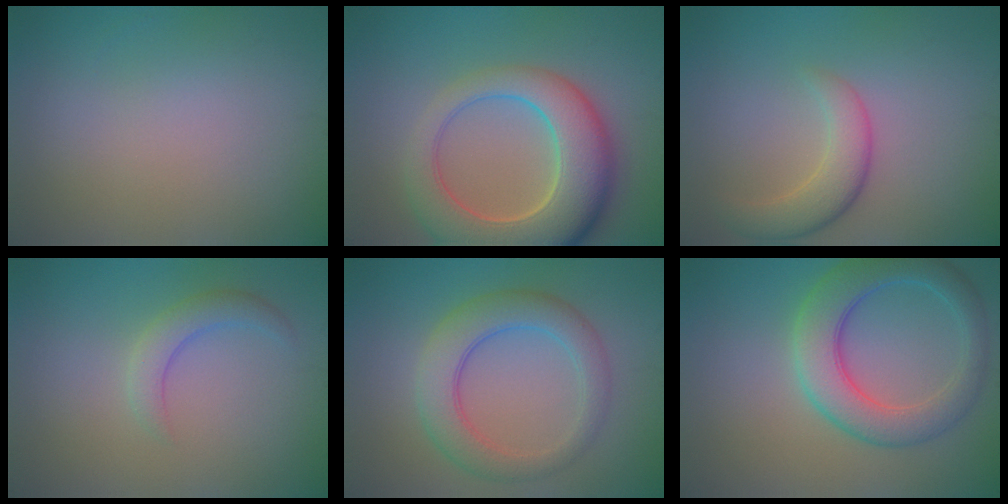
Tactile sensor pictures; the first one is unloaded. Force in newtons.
{"total": 9.8, "press": 9.8, "slide": 0.7}
{"total": 3.7, "press": 3.6, "slide": 0.3}
{"total": 2.3, "press": 2.2, "slide": 0.2}
{"total": 5.1, "press": 5.1, "slide": 0.3}
{"total": 6.2, "press": 6.2, "slide": 0.1}